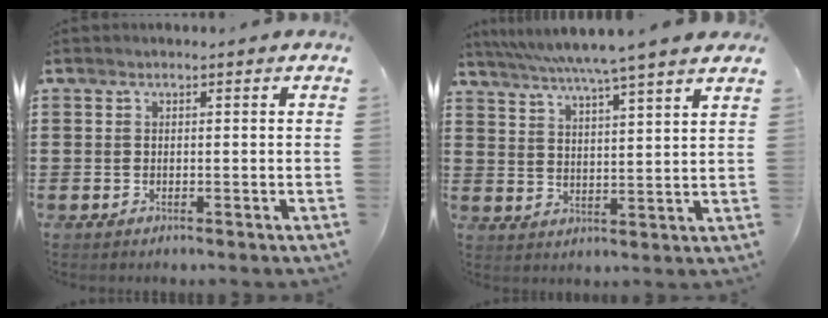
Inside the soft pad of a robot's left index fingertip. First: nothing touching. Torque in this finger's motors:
{"motor_torque": [0.82, 0.58, 1.05, 0.21]}